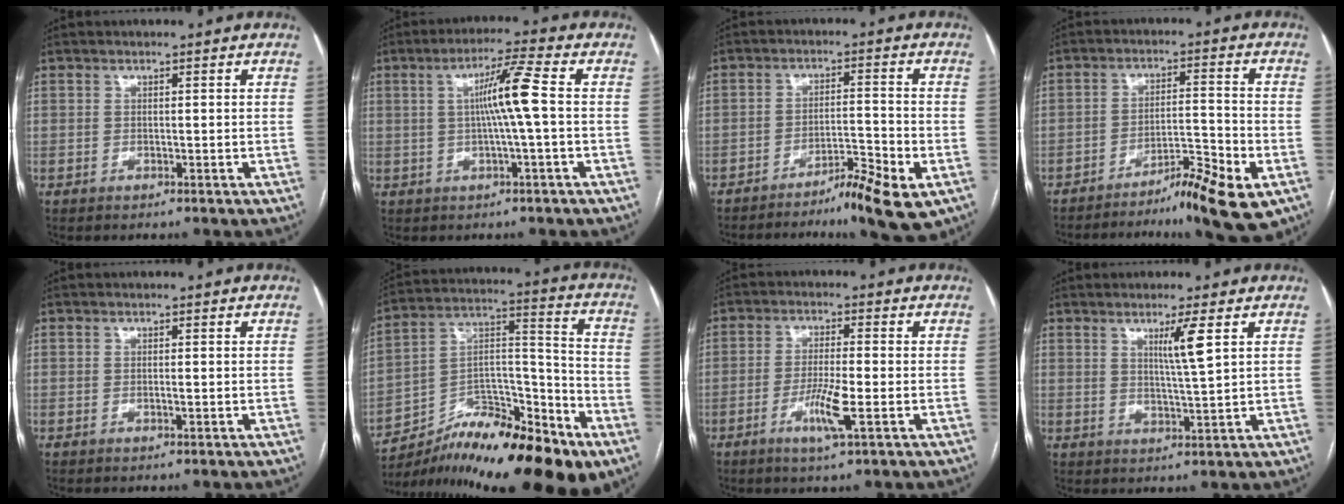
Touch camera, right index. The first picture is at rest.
{"total": 7.3, "force": [0.4, -0.9, 7.2], "torque": [-0.126, 0.009, 0.007]}
{"total": 8.9, "force": [-5.4, 0.6, 7.0], "torque": [-0.107, -0.007, -0.083]}
{"total": 10.7, "force": [-6.8, 0.6, 8.3], "torque": [-0.123, -0.005, -0.104]}
{"total": 0.6, "force": [-0.2, 0.0, 0.5], "torque": [-0.011, 0.000, -0.002]}
{"total": 21.0, "force": [-14.8, 5.2, 13.9], "torque": [-0.204, 0.036, -0.240]}
{"total": 6.0, "force": [-2.3, -0.1, 5.6], "torque": [-0.108, -0.011, -0.043]}
{"total": 4.7, "force": [2.0, -0.9, 4.2], "torque": [-0.075, -0.011, 0.038]}